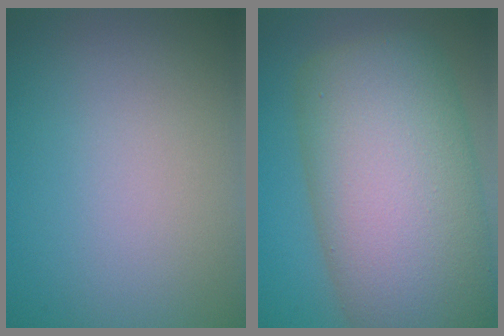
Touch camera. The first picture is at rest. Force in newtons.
{"total": 15.4, "press": 15.3, "slide": 0.5}